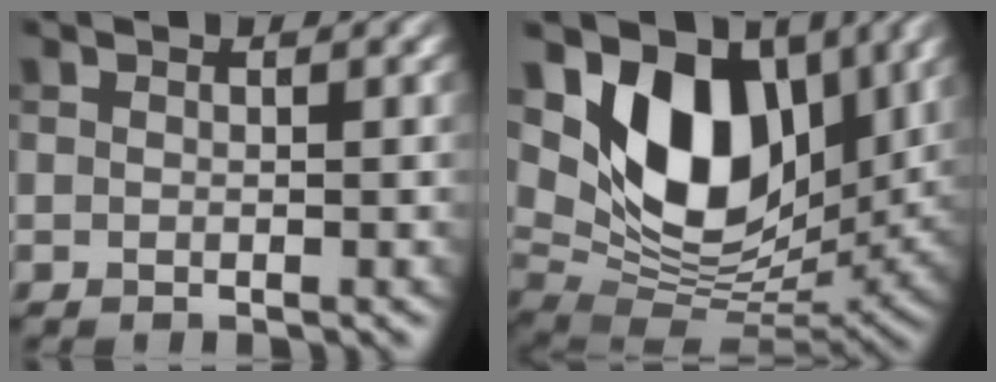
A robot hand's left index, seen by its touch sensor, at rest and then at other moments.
{"total": 11.0, "force": [4.4, 7.0, 7.2], "torque": [-0.126, -0.014, 0.082]}